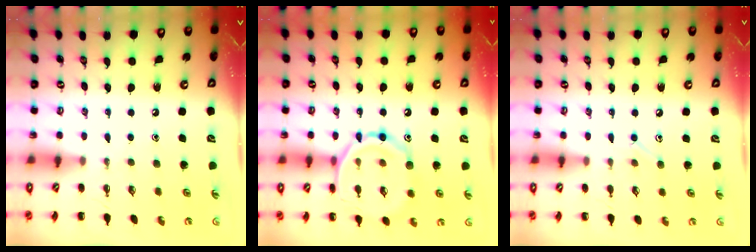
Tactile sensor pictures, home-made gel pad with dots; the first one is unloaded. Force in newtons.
{"total": 13.5, "press": 13.4, "slide": 0.7}
{"total": 4.9, "press": 4.8, "slide": 1.1}